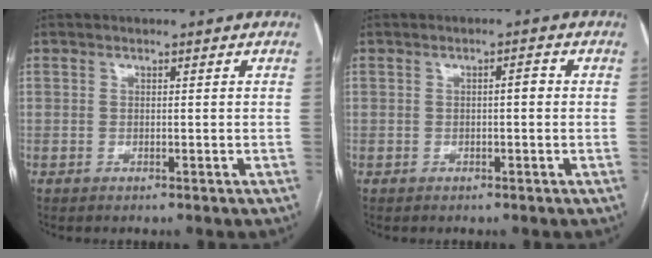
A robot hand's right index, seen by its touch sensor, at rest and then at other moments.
{"total": 1.5, "force": [0.0, 0.4, 1.5], "torque": [-0.020, 0.005, 0.000]}